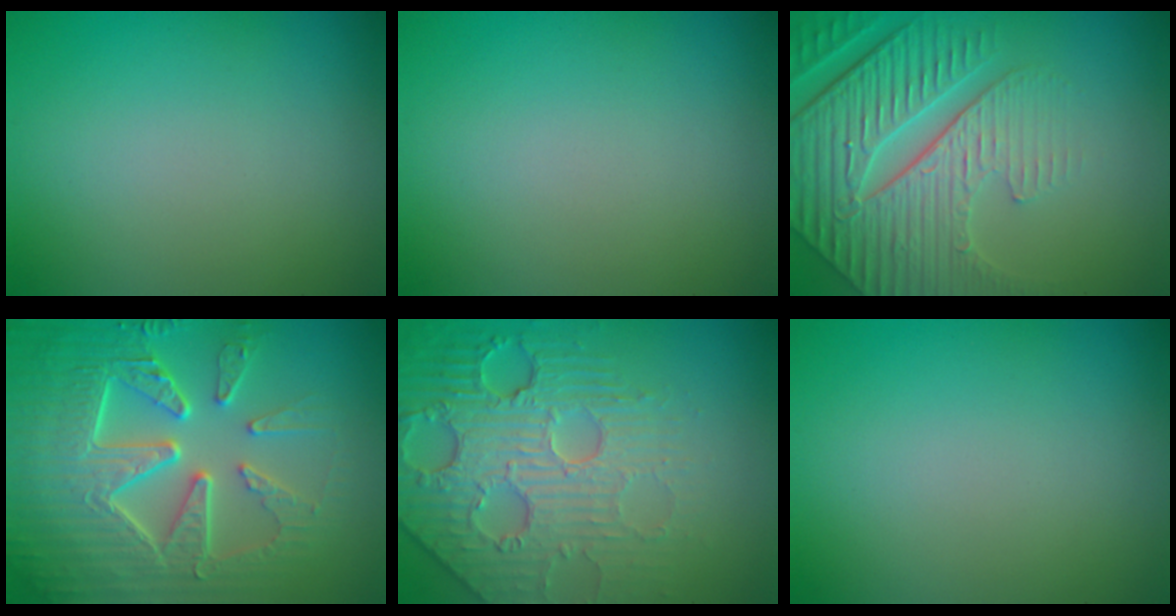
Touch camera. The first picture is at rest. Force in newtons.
{"total": 0.0}
{"total": 7.2, "press": 5.8, "slide": 4.3}
{"total": 8.9, "press": 6.5, "slide": 6.1}
{"total": 5.7, "press": 5.0, "slide": 2.7}
{"total": 0.0}